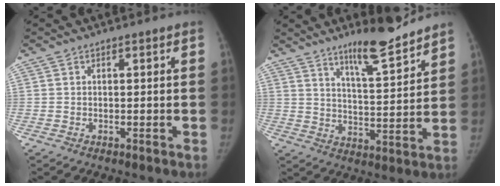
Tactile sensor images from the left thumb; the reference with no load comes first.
{"total": 11.1, "force": [8.9, 1.5, 6.4], "torque": [-0.086, -0.069, 0.147]}